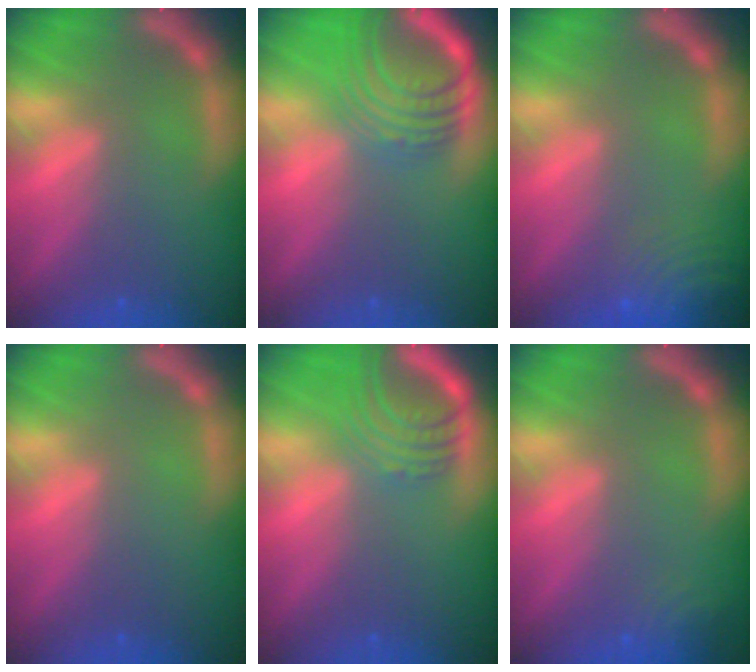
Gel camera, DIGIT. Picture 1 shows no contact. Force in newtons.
{"total": 9.1}
{"total": 9.5}
{"total": 0.0}
{"total": 6.1}
{"total": 2.4}